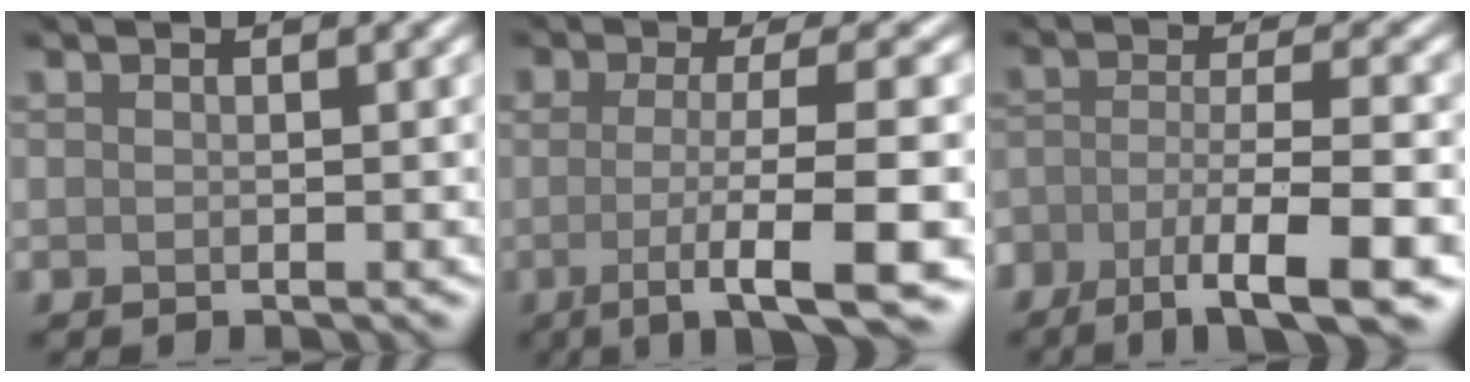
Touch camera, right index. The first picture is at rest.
{"total": 8.6, "force": [-2.3, 1.6, 8.1], "torque": [-0.113, -0.007, -0.044]}
{"total": 8.3, "force": [-4.8, 2.4, 6.3], "torque": [-0.104, -0.013, -0.082]}